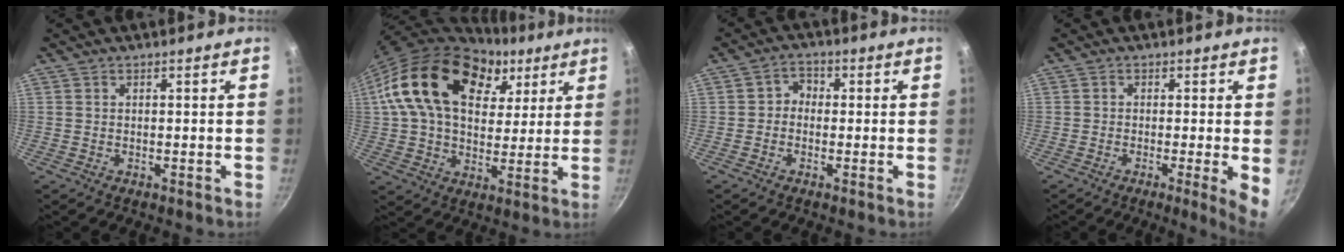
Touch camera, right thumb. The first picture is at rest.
{"total": 23.6, "force": [9.7, 15.2, 15.2], "torque": [-0.245, -0.008, 0.158]}
{"total": 3.0, "force": [-0.3, 2.7, 1.4], "torque": [-0.005, 0.011, -0.017]}
{"total": 5.2, "force": [-0.8, 0.5, 5.1], "torque": [-0.068, -0.009, -0.013]}